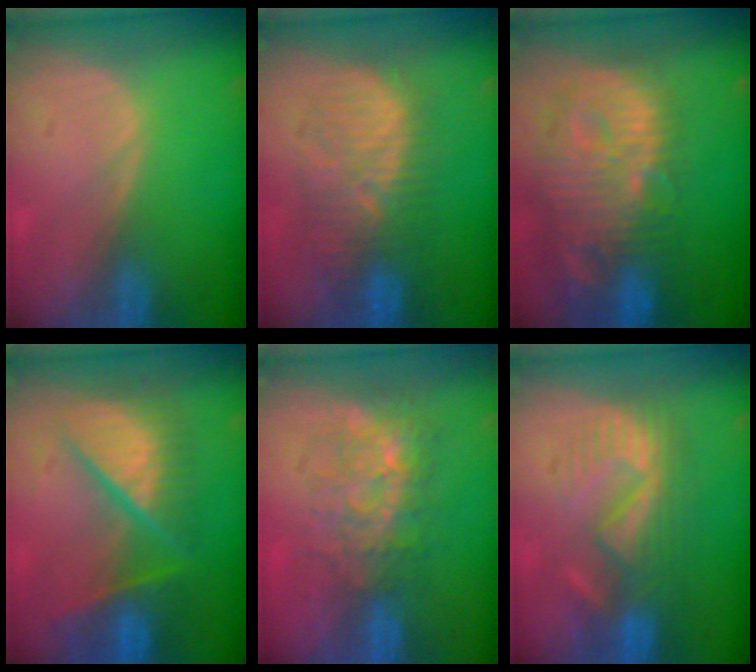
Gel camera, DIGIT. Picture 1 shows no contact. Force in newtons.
{"total": 9.4, "press": 9.4, "slide": 1.0}
{"total": 14.1, "press": 12.4, "slide": 6.9}
{"total": 10.4, "press": 10.3, "slide": 1.3}
{"total": 8.8, "press": 7.5, "slide": 4.5}
{"total": 8.7, "press": 8.2, "slide": 2.8}